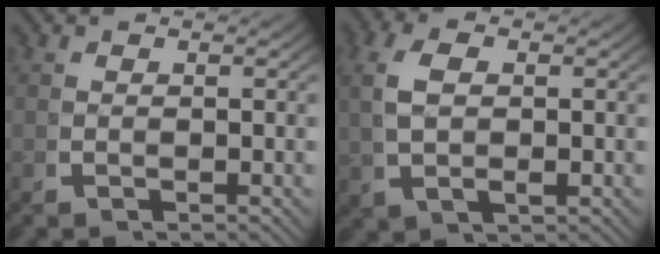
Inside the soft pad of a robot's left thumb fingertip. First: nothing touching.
{"total": 4.0, "force": [0.9, 2.2, 3.2], "torque": [-0.080, 0.000, 0.024]}